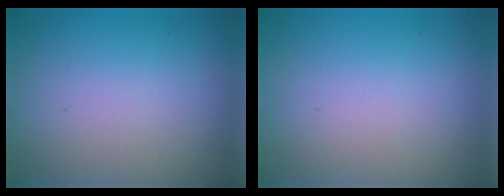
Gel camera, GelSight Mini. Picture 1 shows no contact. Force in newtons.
{"total": 0.0}